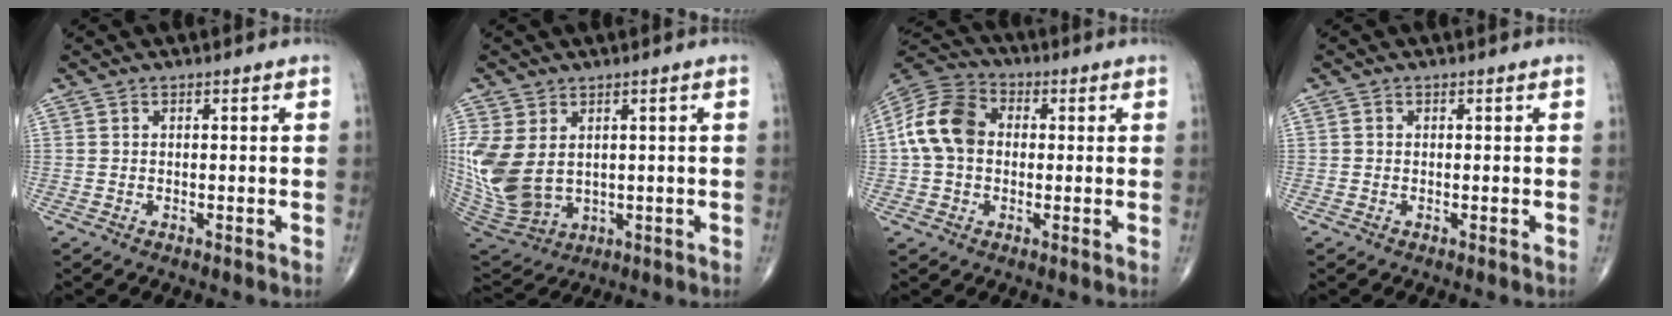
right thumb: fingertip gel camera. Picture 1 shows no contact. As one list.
[{"total": 15.0, "force": [1.7, 10.8, 10.3], "torque": [-0.243, -0.017, 0.063]}, {"total": 11.9, "force": [0.6, 9.0, 7.7], "torque": [-0.143, 0.031, -0.001]}, {"total": 0.5, "force": [0.0, 0.5, 0.1], "torque": [-0.001, 0.001, -0.001]}]